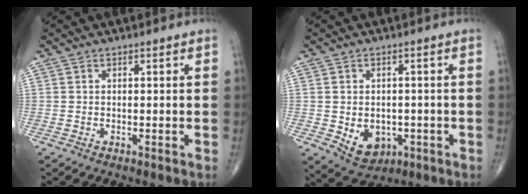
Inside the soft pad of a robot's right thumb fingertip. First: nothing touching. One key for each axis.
{"total": 7.2, "fx": -1.7, "fy": 5.5, "fz": 4.4, "tx": -0.046, "ty": 0.003, "tz": -0.009}